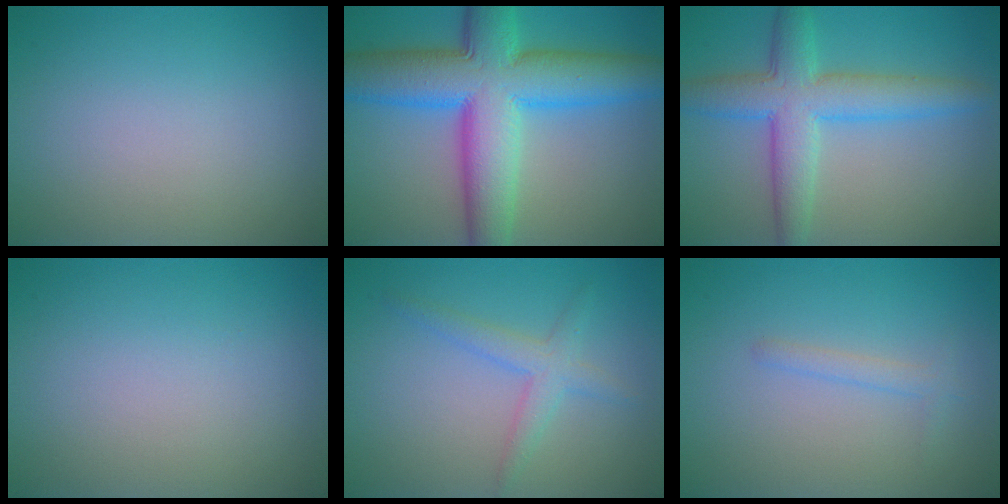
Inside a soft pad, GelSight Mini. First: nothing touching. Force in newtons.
{"total": 12.3, "press": 12.3, "slide": 0.2}
{"total": 6.1, "press": 6.1, "slide": 0.1}
{"total": 0.0}
{"total": 2.4, "press": 2.4, "slide": 0.1}
{"total": 1.2, "press": 1.2, "slide": 0.0}